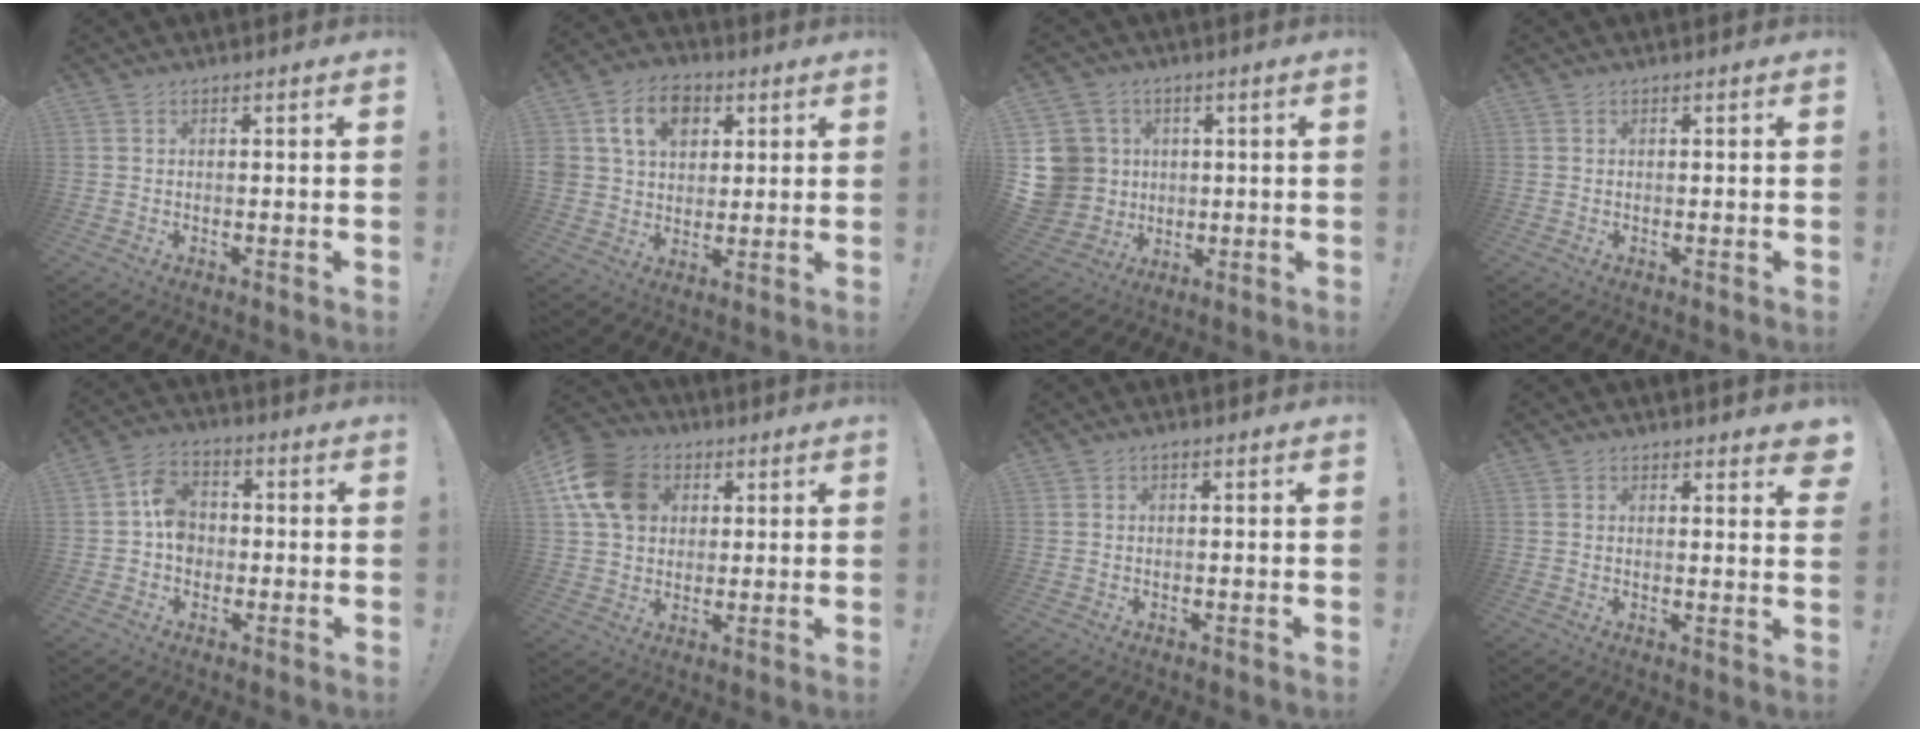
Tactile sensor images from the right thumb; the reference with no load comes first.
{"total": 13.9, "force": [5.3, 10.7, 7.1], "torque": [-0.104, -0.009, 0.103]}
{"total": 12.2, "force": [1.0, 11.5, 3.8], "torque": [-0.088, 0.001, 0.032]}
{"total": 0.0}
{"total": 8.0, "force": [-0.5, 6.7, 4.4], "torque": [-0.069, 0.019, -0.006]}
{"total": 14.8, "force": [4.6, 11.9, 7.4], "torque": [-0.124, -0.005, 0.096]}
{"total": 0.0}
{"total": 2.4, "force": [2.1, 0.8, 0.7], "torque": [0.002, -0.017, 0.036]}